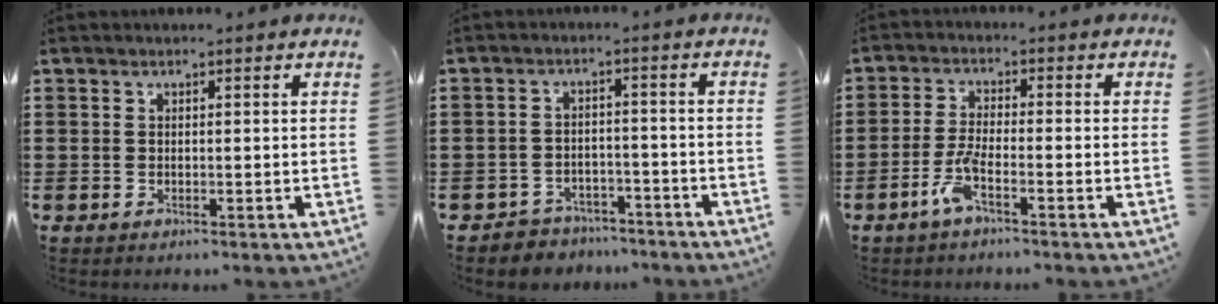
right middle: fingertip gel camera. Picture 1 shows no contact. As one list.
[{"total": 3.6, "force": [-3.5, 0.9, -0.3], "torque": [-0.004, 0.004, -0.076]}, {"total": 4.3, "force": [-2.5, 0.6, 3.5], "torque": [-0.079, -0.004, -0.050]}]